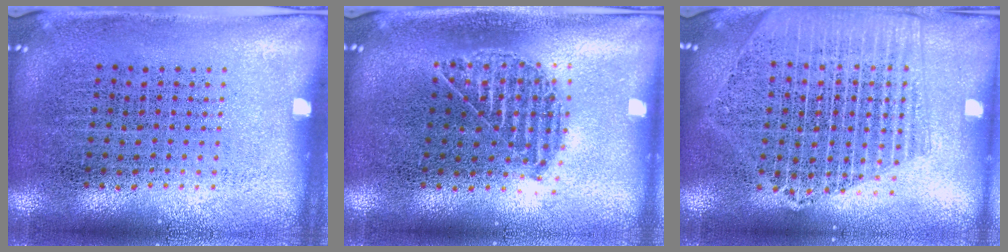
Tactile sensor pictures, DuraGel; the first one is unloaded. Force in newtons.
{"total": 1.0, "press": 0.9, "slide": 0.3}
{"total": 2.1, "press": 1.9, "slide": 0.8}